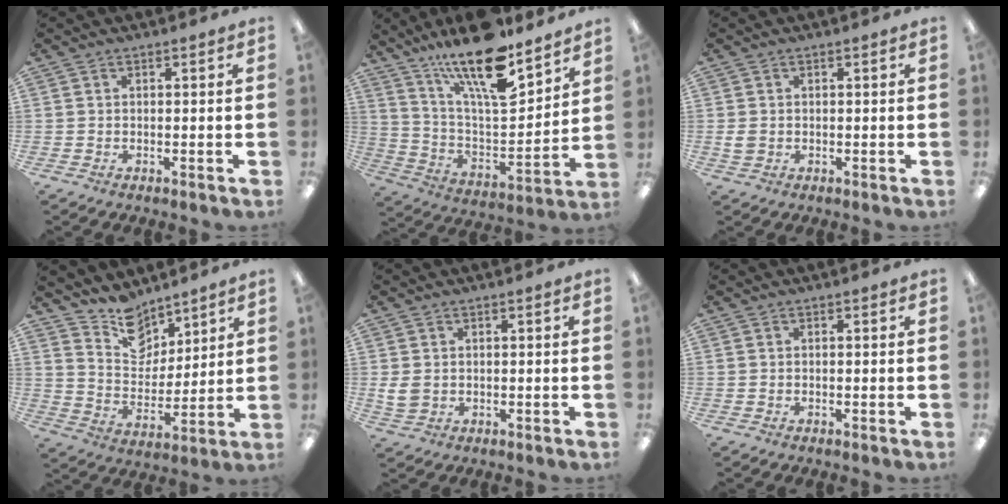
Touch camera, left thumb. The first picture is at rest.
{"total": 21.1, "force": [15.4, 6.4, 12.9], "torque": [-0.224, -0.102, 0.262]}
{"total": 2.3, "force": [0.2, 1.9, 1.3], "torque": [-0.015, 0.002, 0.002]}
{"total": 9.7, "force": [8.2, 5.0, 1.3], "torque": [-0.023, -0.060, 0.157]}
{"total": 3.5, "force": [0.6, 2.9, 1.9], "torque": [-0.035, 0.000, 0.011]}
{"total": 0.0}